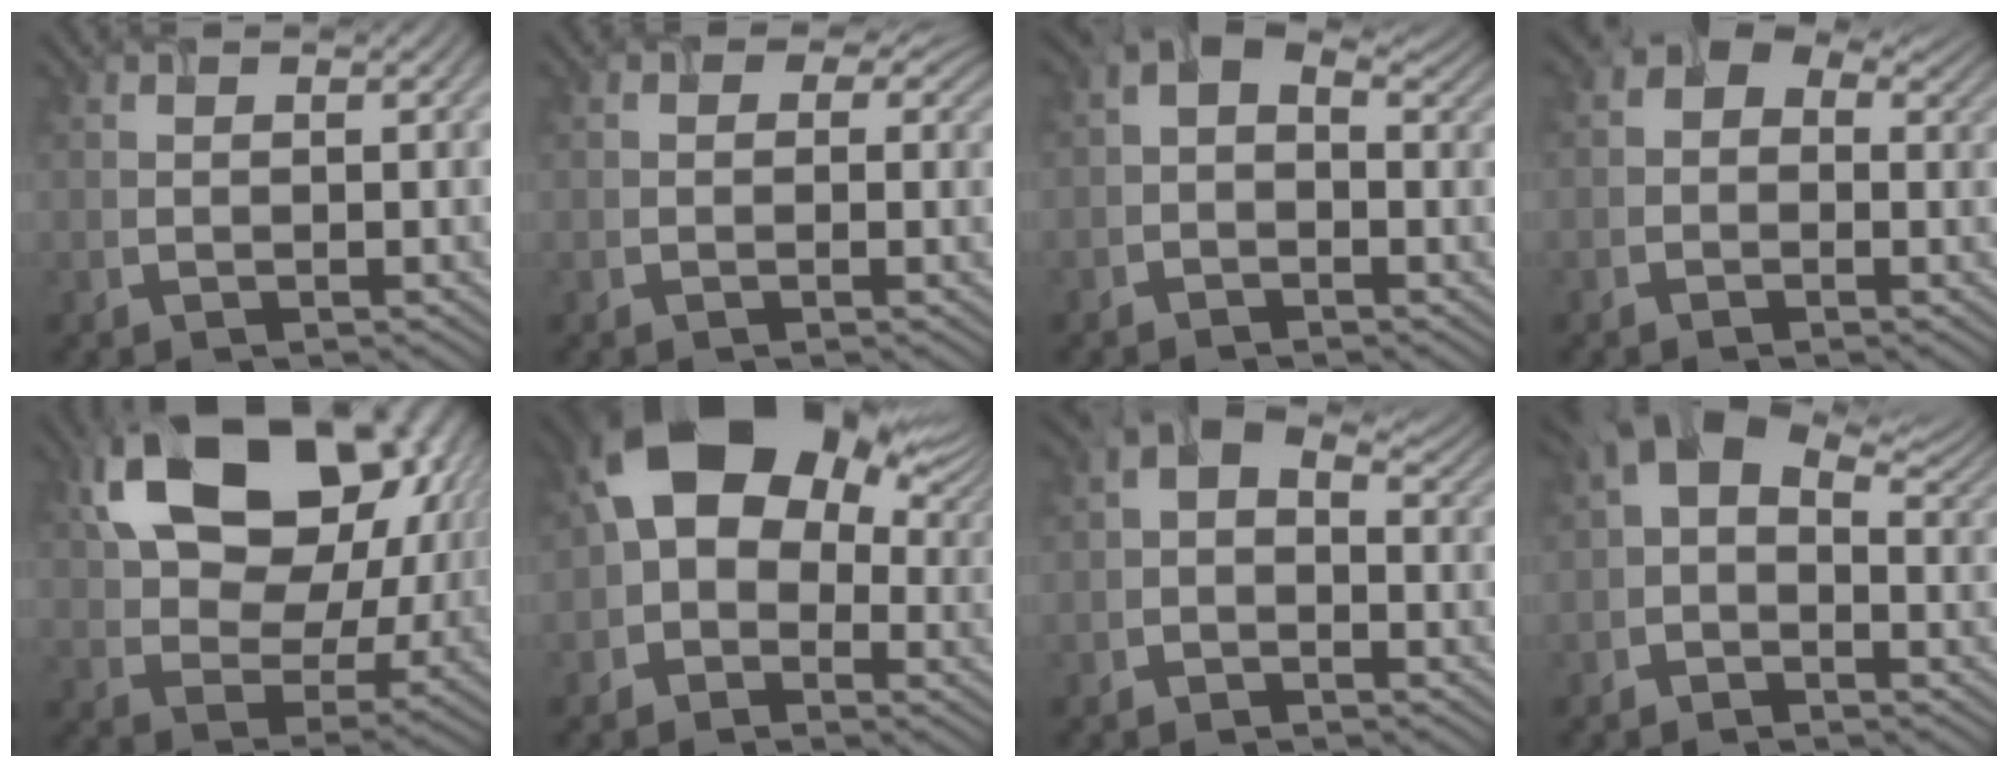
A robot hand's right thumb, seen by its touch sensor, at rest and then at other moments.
{"total": 2.5, "force": [0.8, 2.0, 1.2], "torque": [-0.023, -0.004, -0.003]}
{"total": 4.4, "force": [0.5, 3.0, 3.2], "torque": [-0.057, 0.011, -0.005]}
{"total": 4.8, "force": [1.0, 3.6, 2.9], "torque": [-0.045, 0.012, -0.004]}
{"total": 18.8, "force": [6.9, 12.1, 12.7], "torque": [-0.231, 0.014, 0.130]}
{"total": 15.7, "force": [3.6, 10.8, 10.8], "torque": [-0.165, 0.016, 0.056]}
{"total": 5.0, "force": [0.7, 3.4, 3.7], "torque": [-0.064, 0.011, -0.001]}
{"total": 9.0, "force": [2.6, 5.5, 6.6], "torque": [-0.123, 0.011, 0.033]}